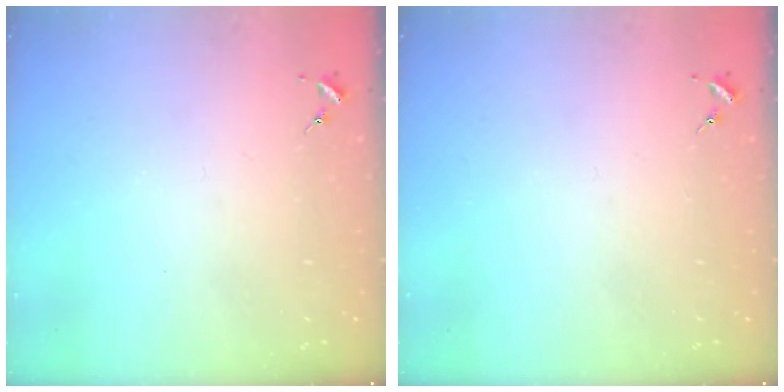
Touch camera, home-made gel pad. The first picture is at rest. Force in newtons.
{"total": 0.0}